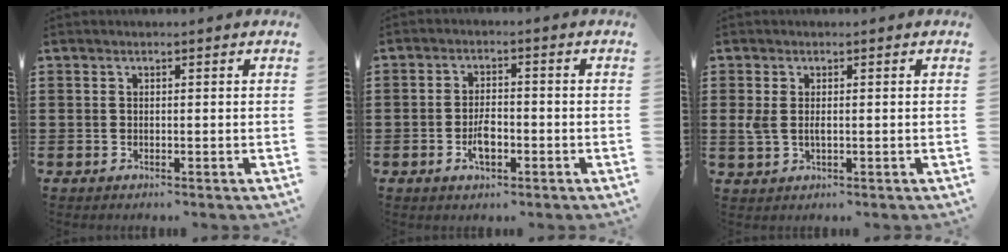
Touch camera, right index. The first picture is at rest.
{"total": 4.0, "force": [-1.5, 1.8, 3.2], "torque": [-0.064, 0.002, -0.027]}
{"total": 2.3, "force": [0.0, 1.2, 2.0], "torque": [-0.054, -0.002, -0.006]}